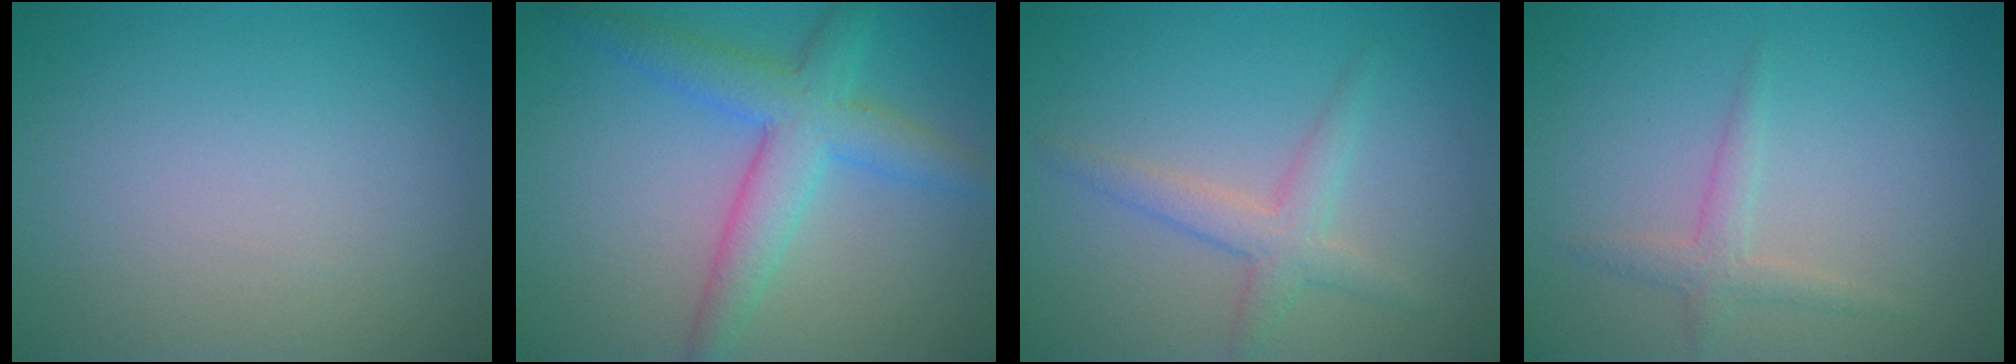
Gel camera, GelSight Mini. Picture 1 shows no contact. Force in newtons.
{"total": 5.1, "press": 5.1, "slide": 0.1}
{"total": 2.6, "press": 2.6, "slide": 0.1}
{"total": 1.8, "press": 1.8, "slide": 0.0}